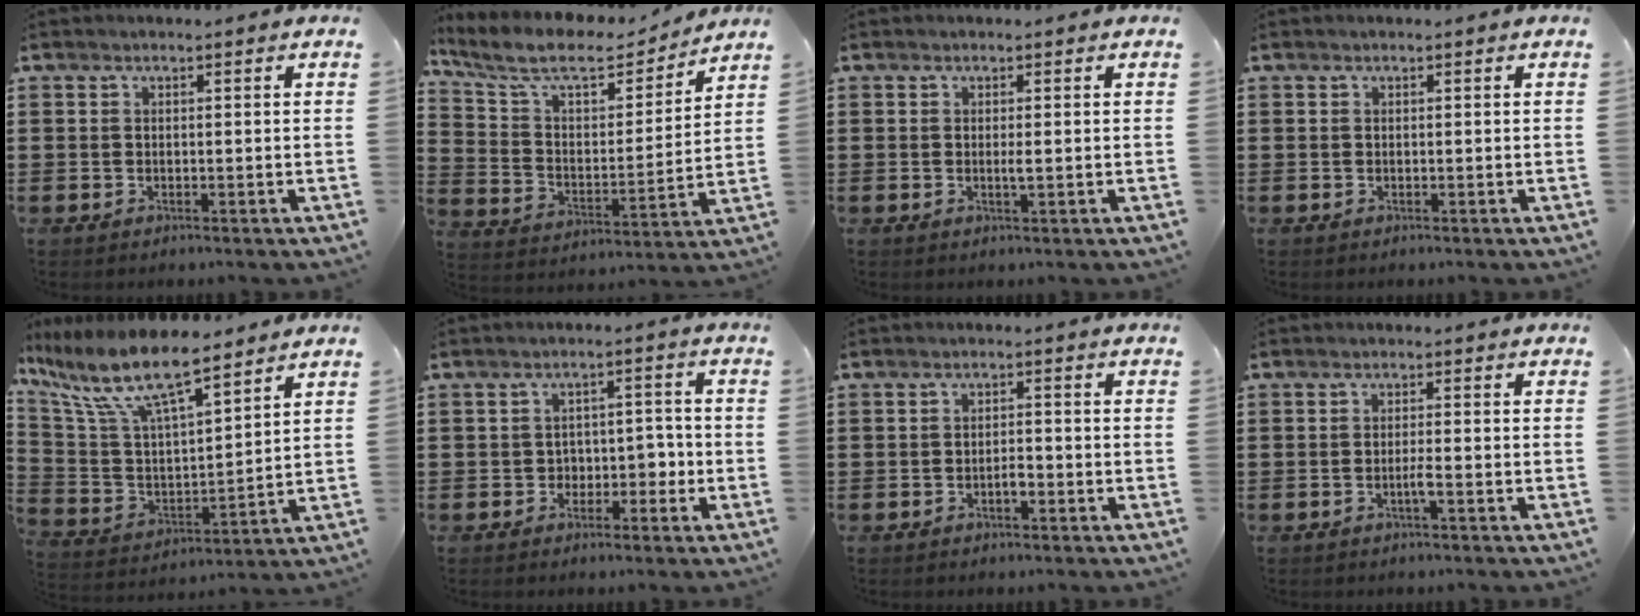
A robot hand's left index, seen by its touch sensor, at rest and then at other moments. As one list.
[{"total": 9.7, "force": [8.2, 2.4, 4.6], "torque": [-0.124, -0.044, 0.140]}, {"total": 1.2, "force": [0.0, 0.1, 1.2], "torque": [-0.023, -0.005, 0.001]}, {"total": 0.0}, {"total": 11.5, "force": [8.6, 2.4, 7.2], "torque": [-0.180, -0.047, 0.146]}, {"total": 3.5, "force": [-1.3, 2.9, 1.6], "torque": [-0.032, 0.005, -0.035]}, {"total": 1.9, "force": [-0.8, 0.6, 1.6], "torque": [-0.031, 0.003, -0.016]}, {"total": 1.8, "force": [-0.7, -0.1, 1.6], "torque": [-0.030, 0.000, -0.014]}]